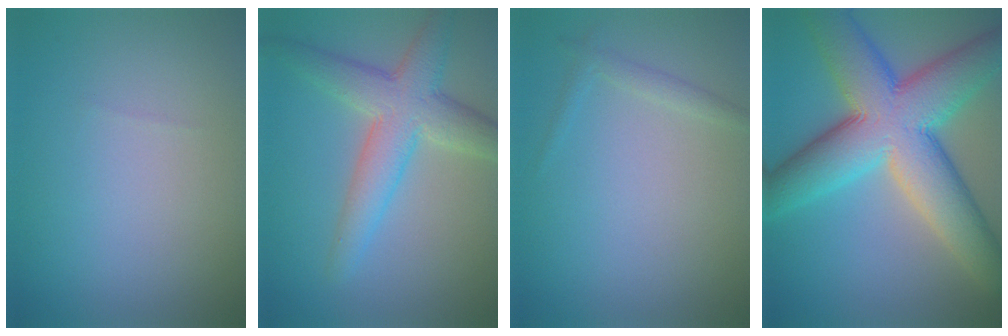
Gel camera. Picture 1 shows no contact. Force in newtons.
{"total": 5.6, "press": 5.6, "slide": 0.1}
{"total": 1.0, "press": 1.0, "slide": 0.0}
{"total": 12.5, "press": 12.5, "slide": 0.7}